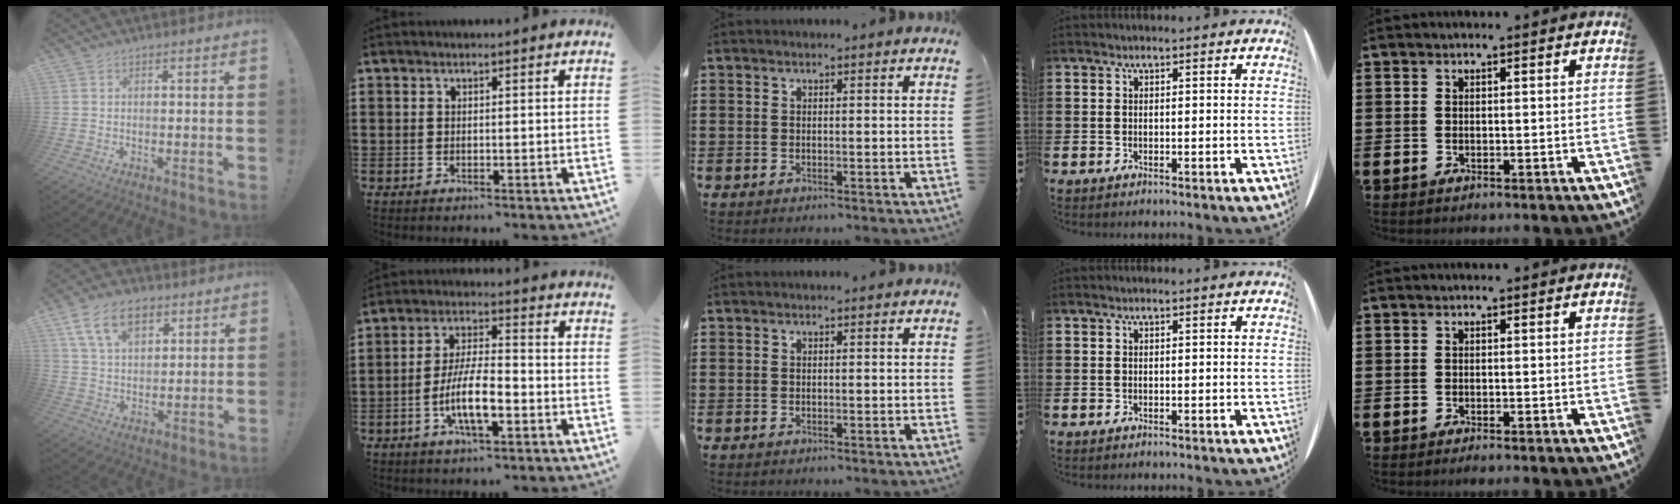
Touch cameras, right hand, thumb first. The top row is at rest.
{"thumb": {"total": 13.9, "force": [7.1, 8.6, 8.3], "torque": [-0.135, -0.016, 0.134]}, "index": {"total": 8.9, "force": [-3.1, 2.7, 7.9], "torque": [-0.162, -0.004, -0.061]}}